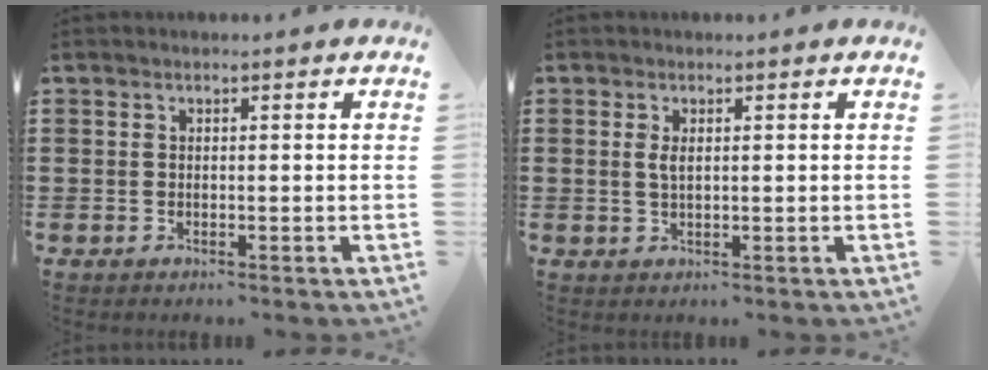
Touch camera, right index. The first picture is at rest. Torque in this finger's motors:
{"motor_torque": [1.19, 0.94, 0.14, 0.02]}